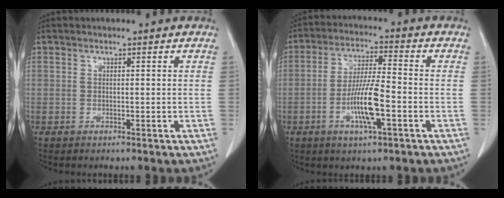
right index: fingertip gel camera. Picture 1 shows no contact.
{"total": 8.8, "force": [-2.9, 1.0, 8.3], "torque": [-0.158, -0.004, -0.056]}